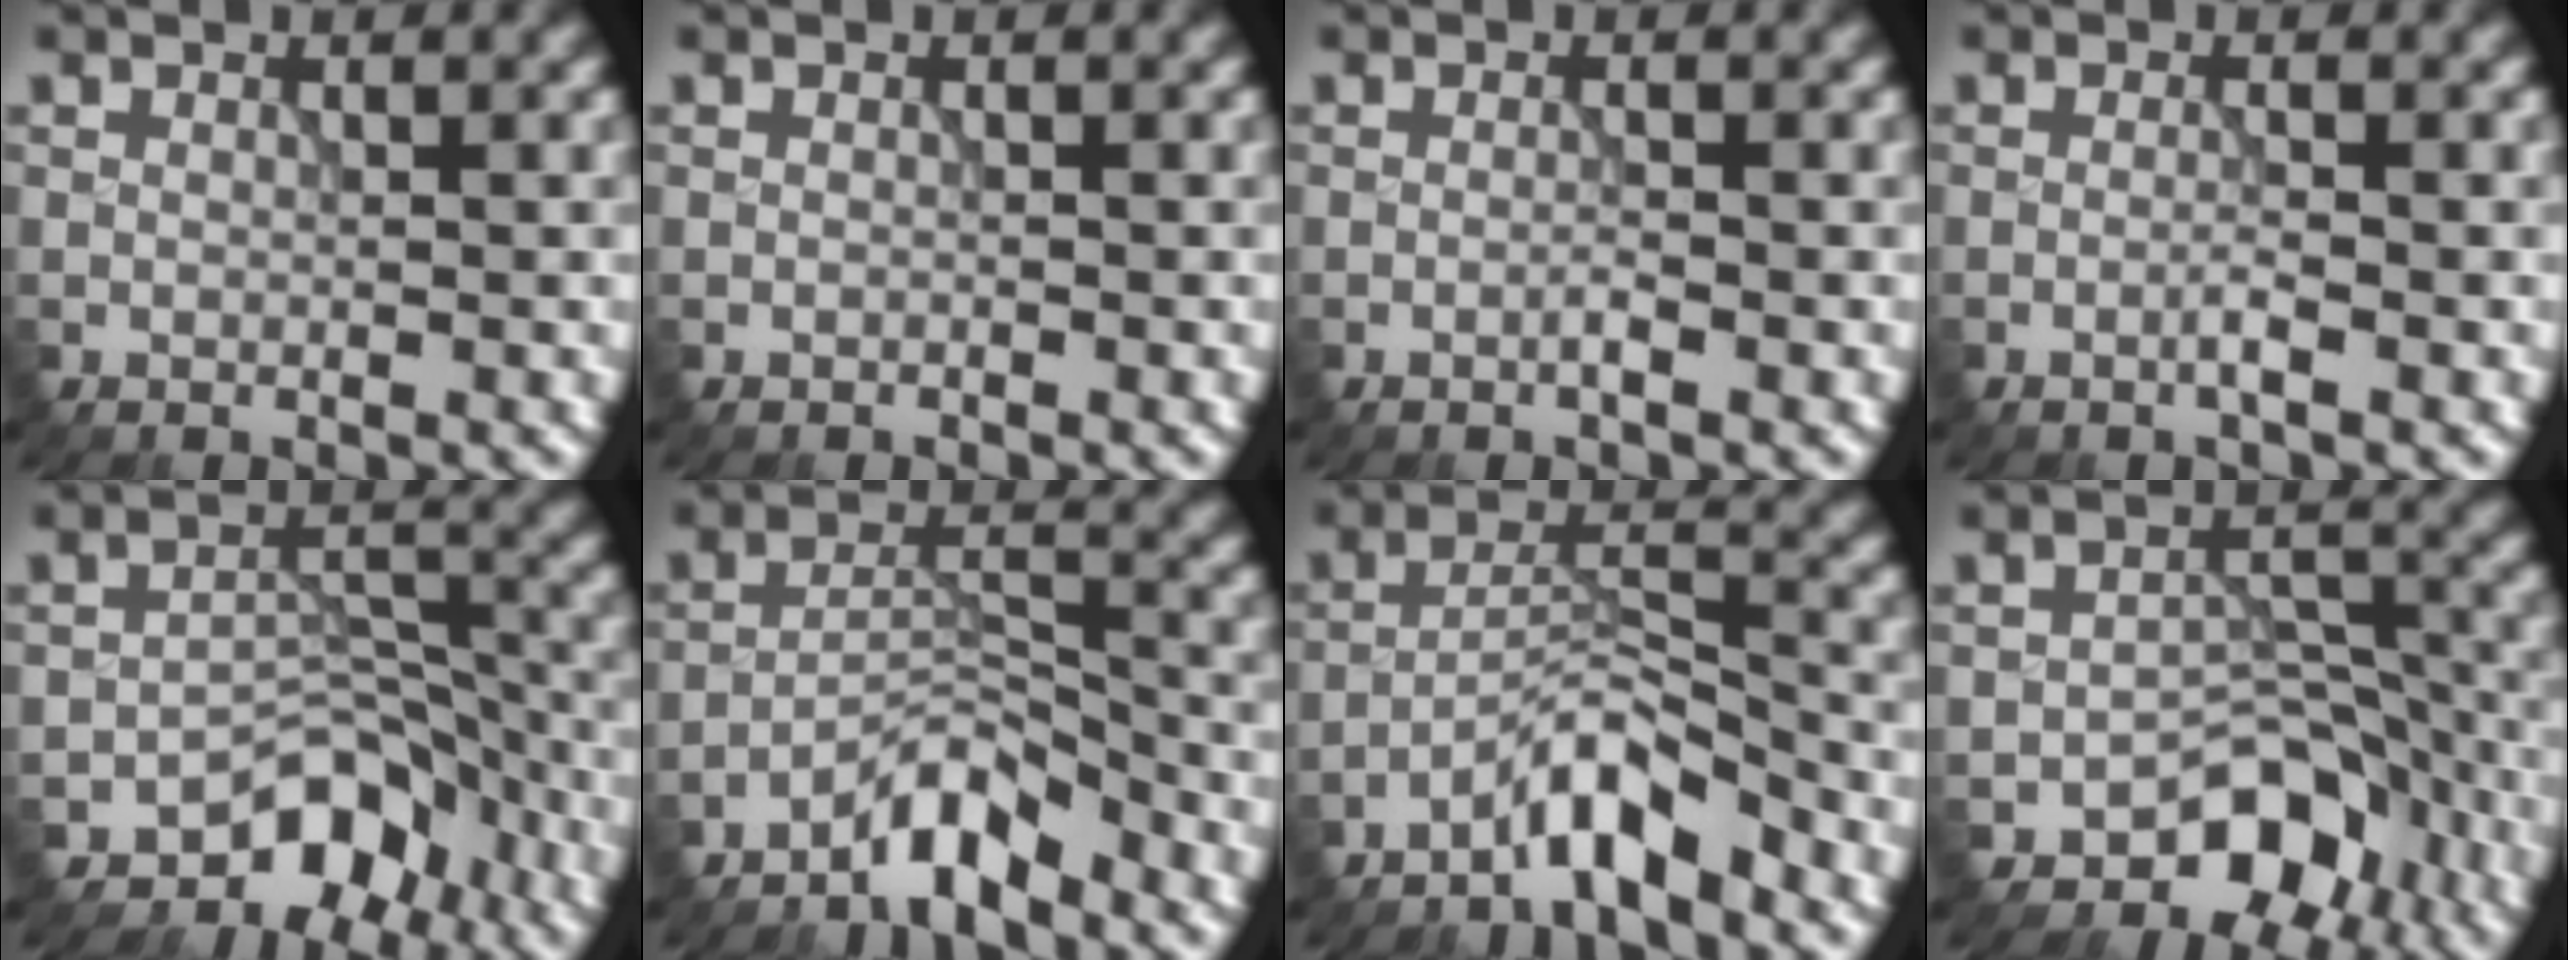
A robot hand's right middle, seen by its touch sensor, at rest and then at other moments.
{"total": 0.0}
{"total": 0.8, "force": [-0.5, 0.0, 0.7], "torque": [-0.013, 0.001, -0.010]}
{"total": 1.1, "force": [-0.5, 0.0, 1.0], "torque": [-0.017, 0.003, -0.013]}
{"total": 5.5, "force": [-4.2, 3.0, 2.0], "torque": [-0.006, 0.002, -0.067]}
{"total": 4.0, "force": [-3.4, 0.8, 2.0], "torque": [-0.035, 0.014, -0.070]}
{"total": 4.5, "force": [-3.5, 0.7, 2.6], "torque": [-0.048, 0.014, -0.073]}
{"total": 5.6, "force": [-3.9, 3.3, 2.3], "torque": [-0.012, 0.001, -0.062]}